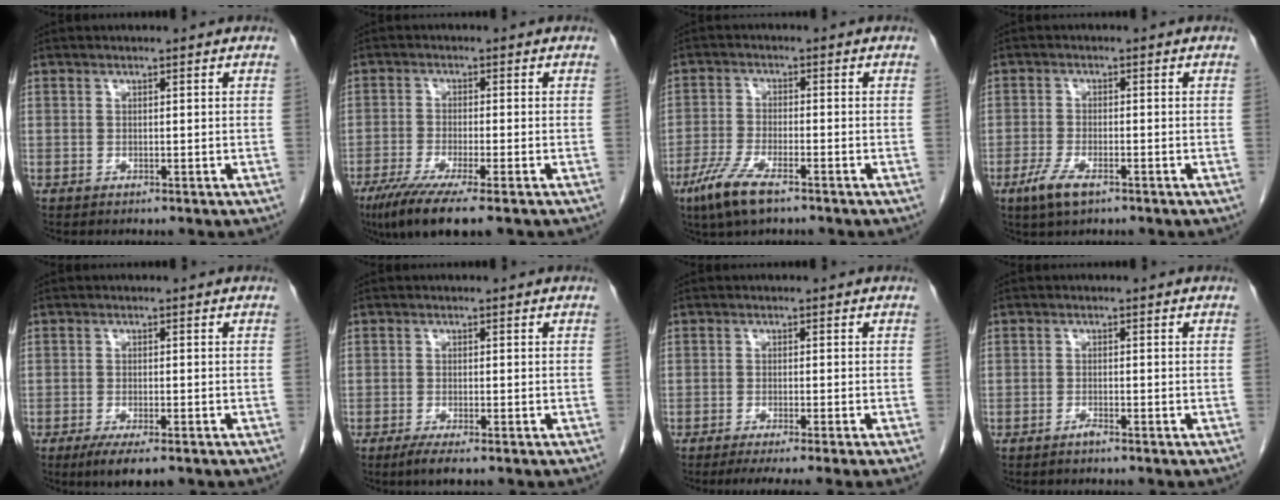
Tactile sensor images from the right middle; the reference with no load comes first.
{"total": 9.0, "force": [-6.1, 0.5, 6.7], "torque": [-0.114, -0.023, -0.098]}
{"total": 7.1, "force": [-4.6, 1.4, 5.2], "torque": [-0.116, -0.015, -0.085]}
{"total": 4.5, "force": [-2.7, 1.3, 3.3], "torque": [-0.077, -0.008, -0.049]}
{"total": 5.4, "force": [-3.7, 1.1, 3.8], "torque": [-0.060, -0.014, -0.054]}
{"total": 2.4, "force": [-1.6, 0.1, 1.8], "torque": [-0.037, -0.008, -0.032]}
{"total": 7.2, "force": [-5.7, -1.2, 4.2], "torque": [-0.046, -0.016, -0.086]}
{"total": 1.0, "force": [-0.9, -0.1, 0.5], "torque": [-0.012, -0.001, -0.015]}